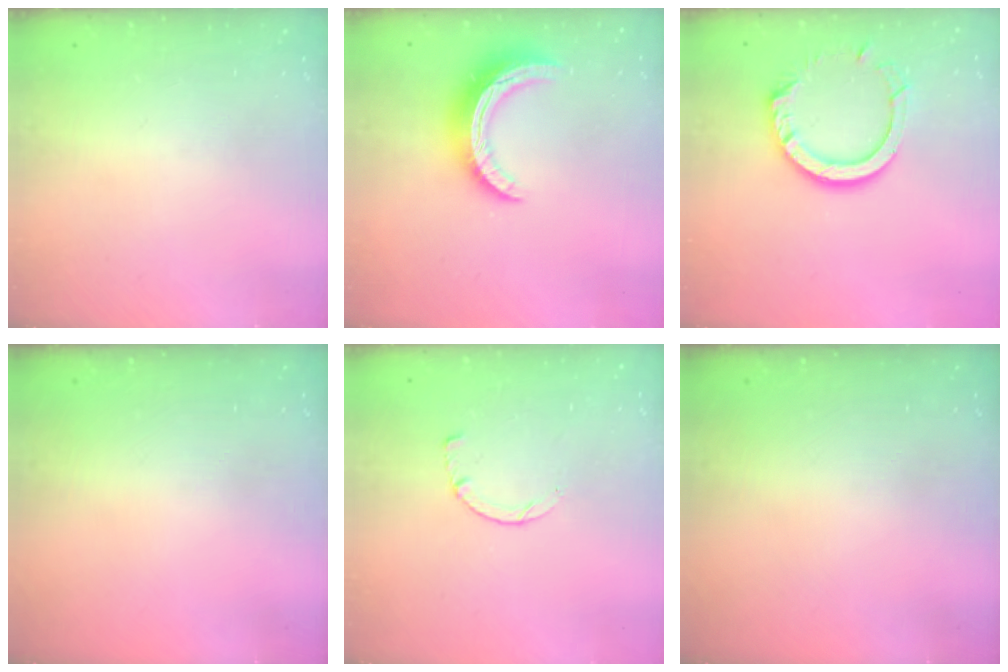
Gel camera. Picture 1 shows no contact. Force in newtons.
{"total": 12.2, "press": 12.1, "slide": 0.9}
{"total": 12.5, "press": 12.5, "slide": 1.0}
{"total": 0.0}
{"total": 2.5, "press": 2.5, "slide": 0.3}
{"total": 0.0}